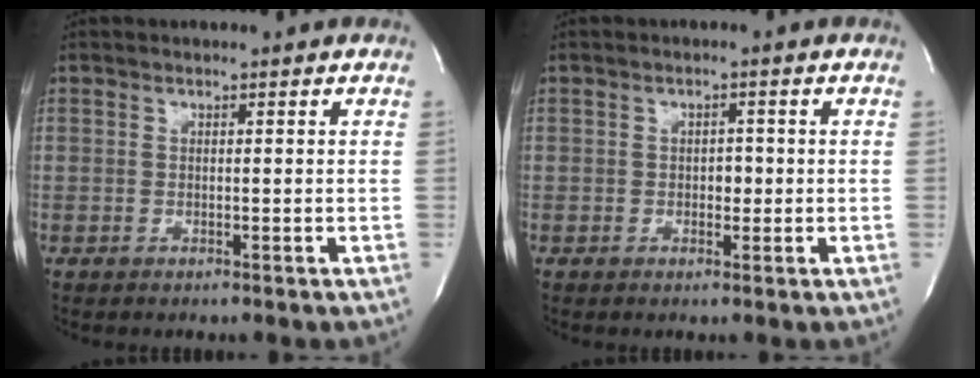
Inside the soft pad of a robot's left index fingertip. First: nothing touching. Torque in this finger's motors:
{"motor_torque": [0.01, 0.00, 0.00, 0.00]}